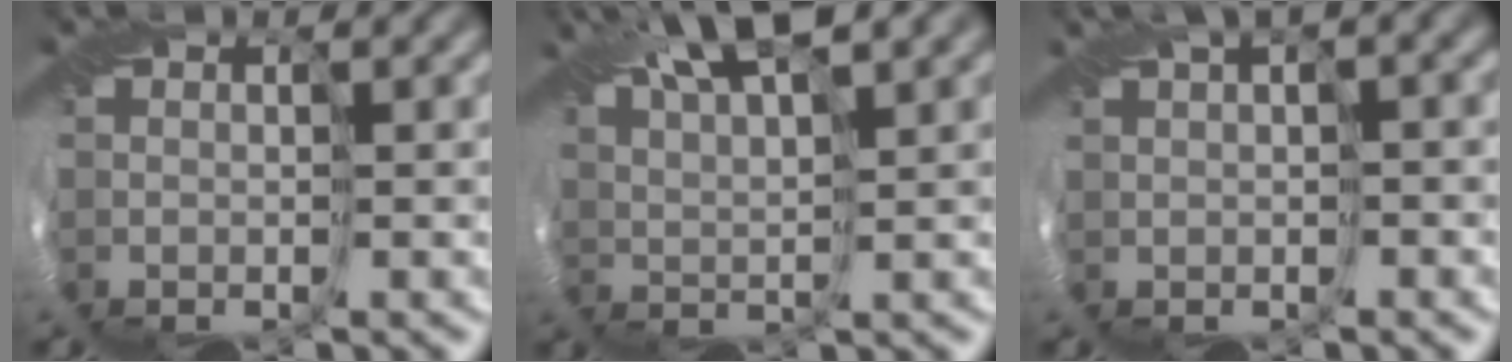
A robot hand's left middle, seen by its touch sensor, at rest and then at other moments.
{"total": 8.0, "force": [5.2, 1.6, 5.8], "torque": [-0.105, 0.019, 0.088]}
{"total": 4.5, "force": [2.0, 1.7, 3.7], "torque": [-0.057, 0.020, 0.037]}